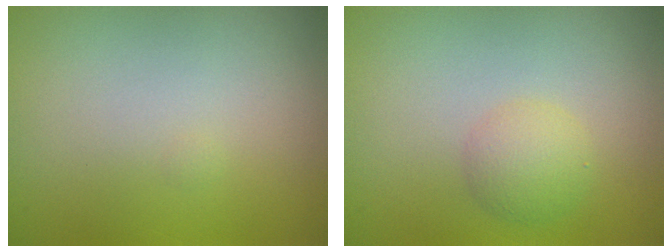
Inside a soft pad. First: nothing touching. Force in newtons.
{"total": 2.1, "press": 2.1, "slide": 0.0}